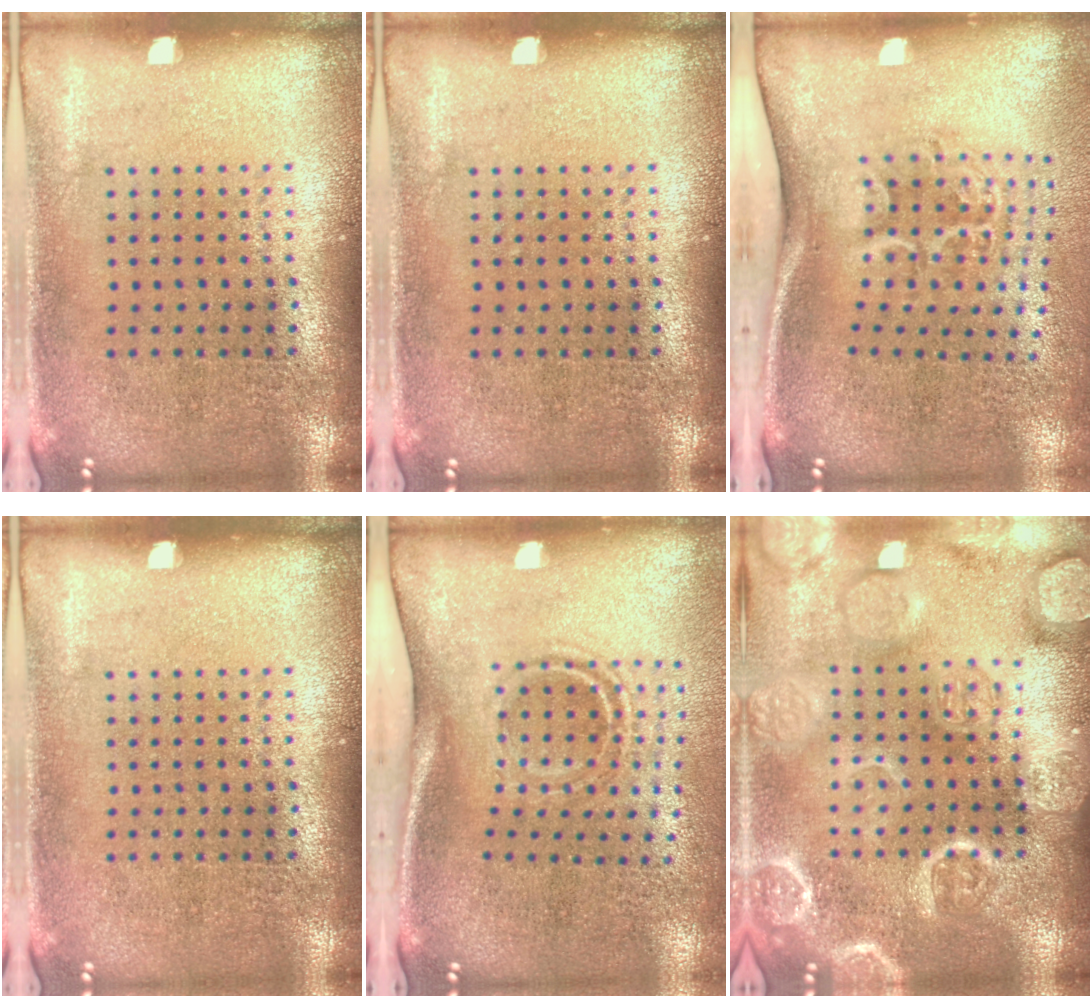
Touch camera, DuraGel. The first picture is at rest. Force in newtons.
{"total": 0.0}
{"total": 2.2, "press": 1.4, "slide": 1.7}
{"total": 0.0}
{"total": 1.8, "press": 1.1, "slide": 1.4}
{"total": 6.3, "press": 6.2, "slide": 0.8}